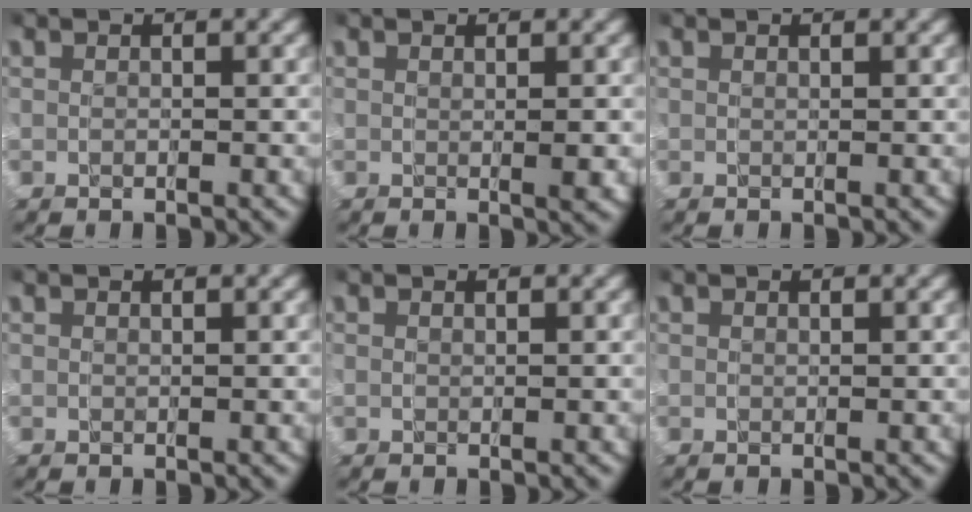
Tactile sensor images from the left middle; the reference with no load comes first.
{"total": 0.6, "force": [0.3, -0.1, 0.6], "torque": [-0.004, -0.004, 0.006]}
{"total": 0.0}
{"total": 0.0}
{"total": 0.0}
{"total": 0.0}